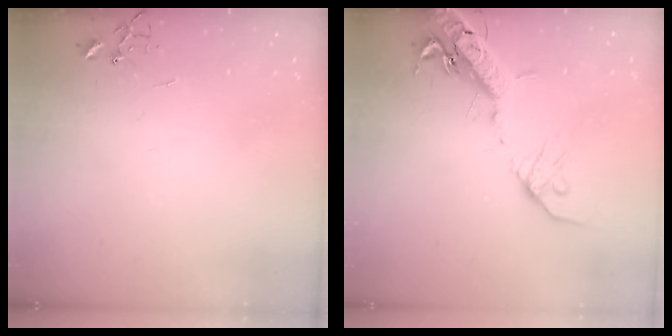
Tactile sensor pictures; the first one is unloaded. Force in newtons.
{"total": 17.9, "press": 17.4, "slide": 4.3}